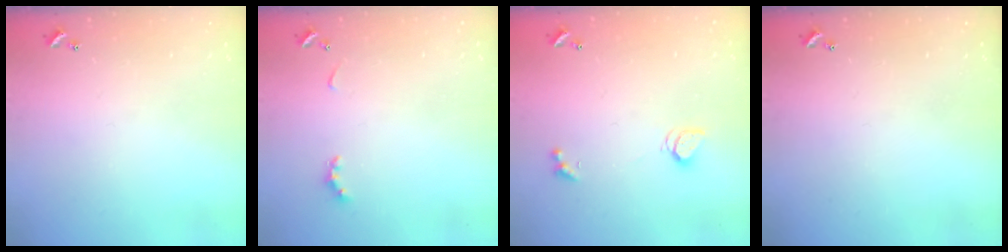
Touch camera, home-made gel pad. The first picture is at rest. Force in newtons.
{"total": 2.9, "press": 2.8, "slide": 0.6}
{"total": 1.7, "press": 1.7, "slide": 0.4}
{"total": 0.0}